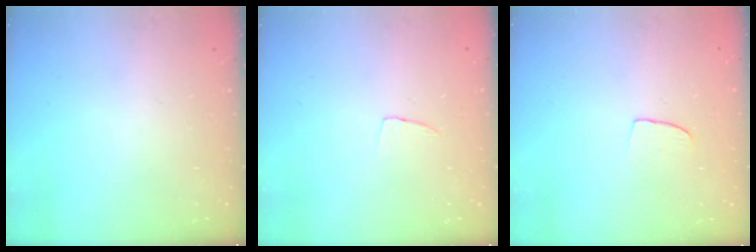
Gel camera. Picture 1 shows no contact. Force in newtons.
{"total": 3.2, "press": 3.2, "slide": 0.2}
{"total": 5.9, "press": 5.9, "slide": 0.4}